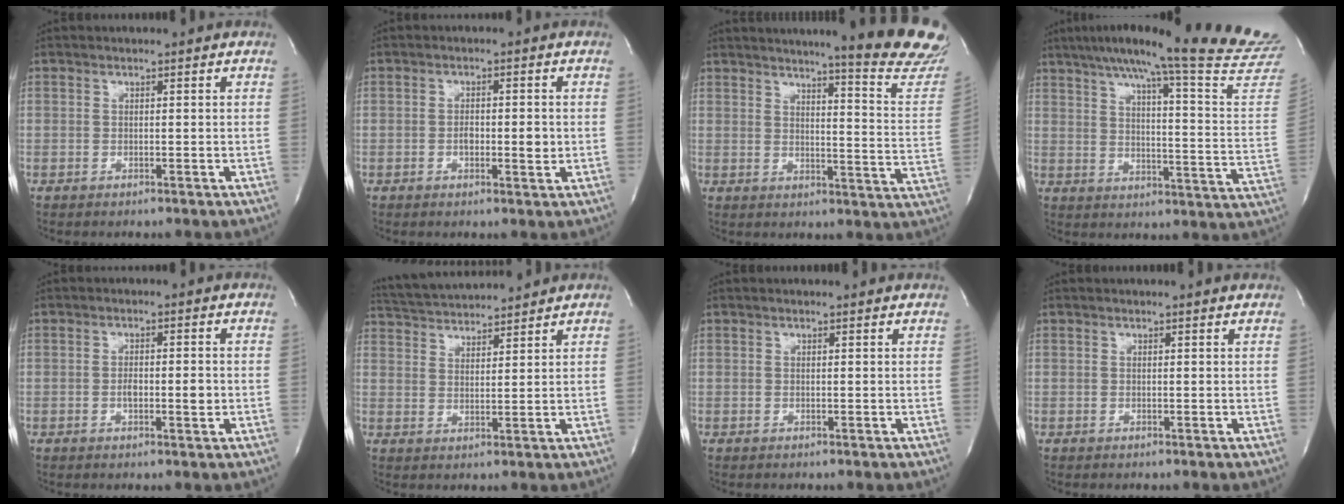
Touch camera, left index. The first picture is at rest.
{"total": 3.5, "force": [-0.7, 1.2, 3.2], "torque": [-0.052, -0.003, -0.010]}
{"total": 18.8, "force": [16.9, -0.4, 8.3], "torque": [-0.104, -0.109, 0.185]}
{"total": 25.9, "force": [23.1, -1.7, 11.6], "torque": [-0.178, -0.096, 0.289]}
{"total": 3.2, "force": [-0.8, 1.0, 3.0], "torque": [-0.051, -0.003, -0.011]}
{"total": 9.7, "force": [9.4, 0.4, 2.4], "torque": [-0.056, 0.022, 0.155]}
{"total": 1.8, "force": [1.7, 0.3, 0.5], "torque": [-0.013, 0.007, 0.010]}
{"total": 1.4, "force": [1.4, -0.1, 0.4], "torque": [-0.014, 0.000, 0.008]}